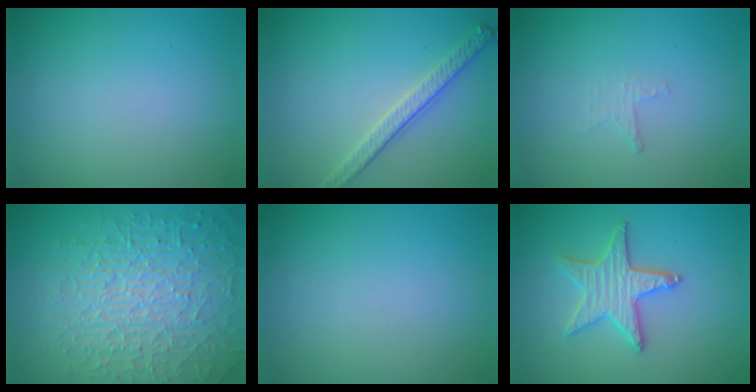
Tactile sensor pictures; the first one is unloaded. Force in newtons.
{"total": 2.8, "press": 2.7, "slide": 0.8}
{"total": 0.9, "press": 0.8, "slide": 0.3}
{"total": 10.3, "press": 6.6, "slide": 8.0}
{"total": 0.0}
{"total": 3.3, "press": 3.3, "slide": 0.4}